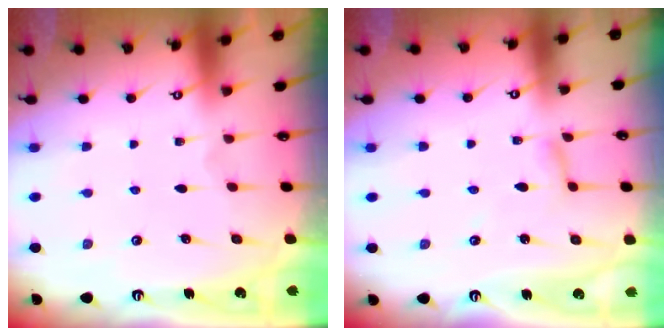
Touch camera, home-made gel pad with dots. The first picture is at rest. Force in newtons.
{"total": 2.8, "press": 2.8, "slide": 0.2}